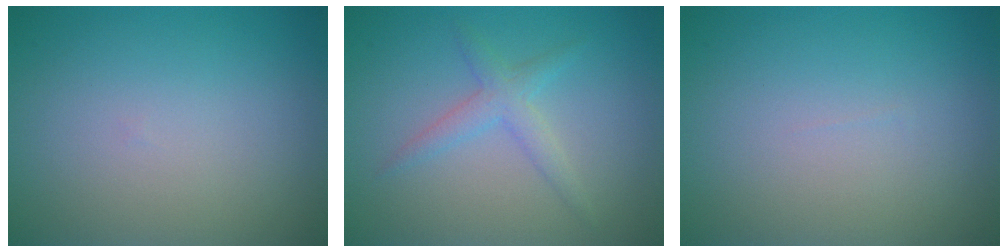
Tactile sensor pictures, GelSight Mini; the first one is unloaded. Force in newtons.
{"total": 2.1, "press": 2.1, "slide": 0.0}
{"total": 0.0}